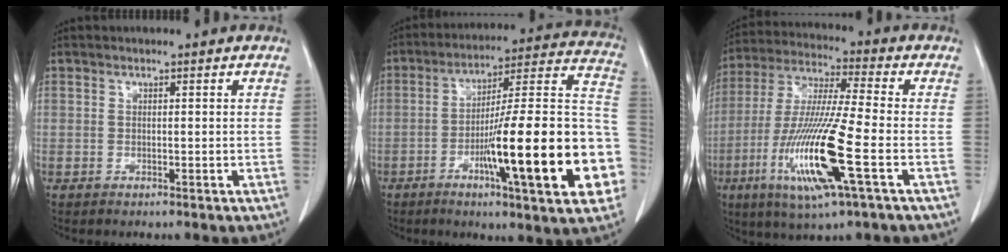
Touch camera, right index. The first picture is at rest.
{"total": 25.1, "force": [-7.2, 2.4, 23.9], "torque": [-0.272, 0.011, -0.106]}
{"total": 16.9, "force": [-5.5, 0.5, 16.0], "torque": [-0.333, -0.023, -0.104]}